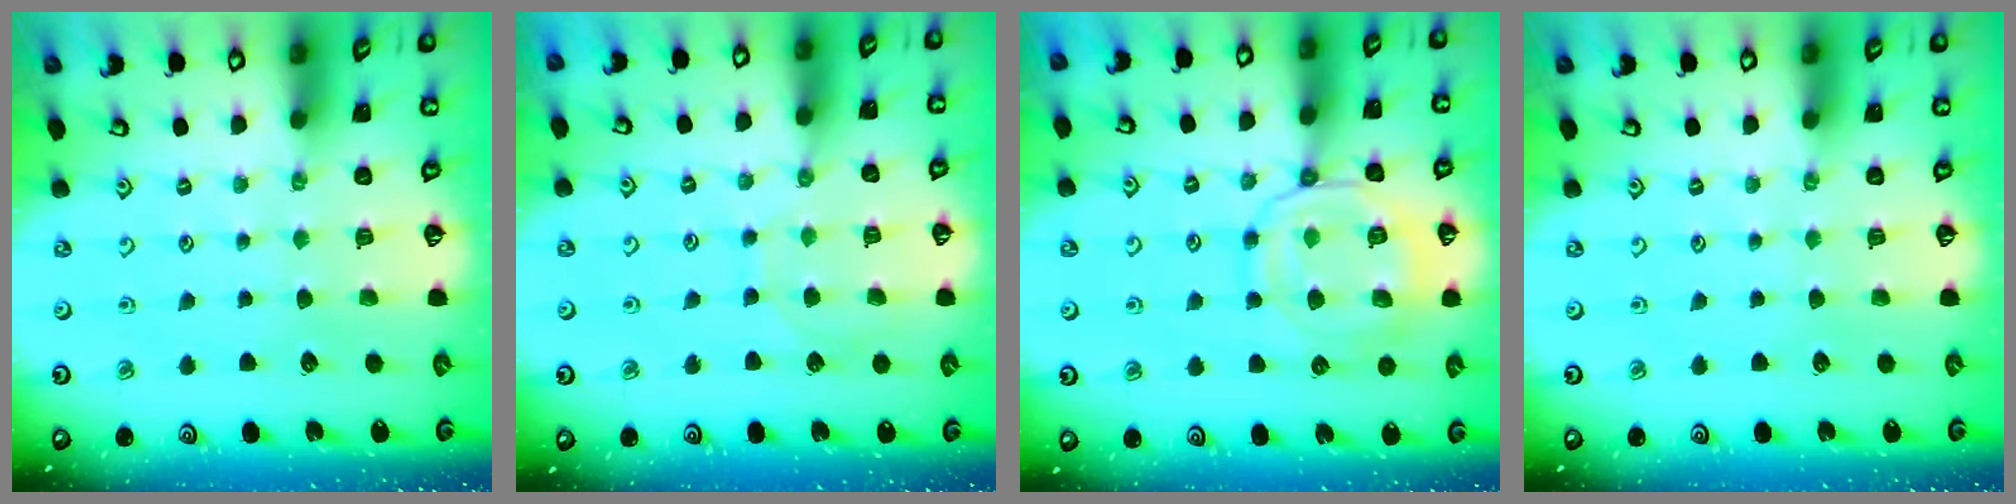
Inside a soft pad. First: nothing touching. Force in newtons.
{"total": 6.9, "press": 6.8, "slide": 0.5}
{"total": 14.2, "press": 14.2, "slide": 1.2}
{"total": 0.0}